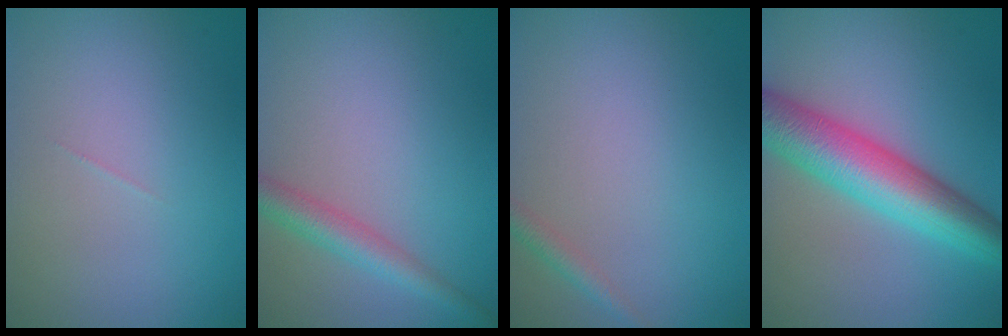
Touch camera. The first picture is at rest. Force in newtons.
{"total": 3.1, "press": 3.1, "slide": 0.1}
{"total": 1.4, "press": 1.4, "slide": 0.1}
{"total": 8.4, "press": 8.4, "slide": 0.2}